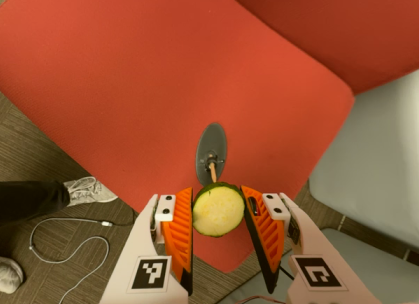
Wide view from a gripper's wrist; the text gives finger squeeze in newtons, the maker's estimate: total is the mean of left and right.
{"total": 8.1, "left": 8.5, "right": 7.8}